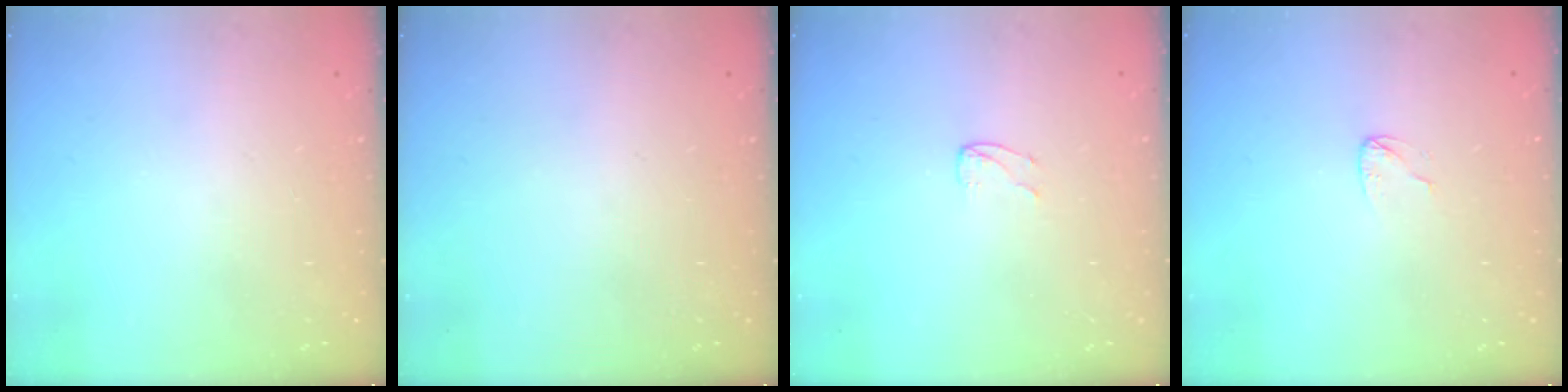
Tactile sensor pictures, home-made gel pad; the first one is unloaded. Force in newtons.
{"total": 0.0}
{"total": 3.0, "press": 3.0, "slide": 0.3}
{"total": 3.6, "press": 3.6, "slide": 0.2}